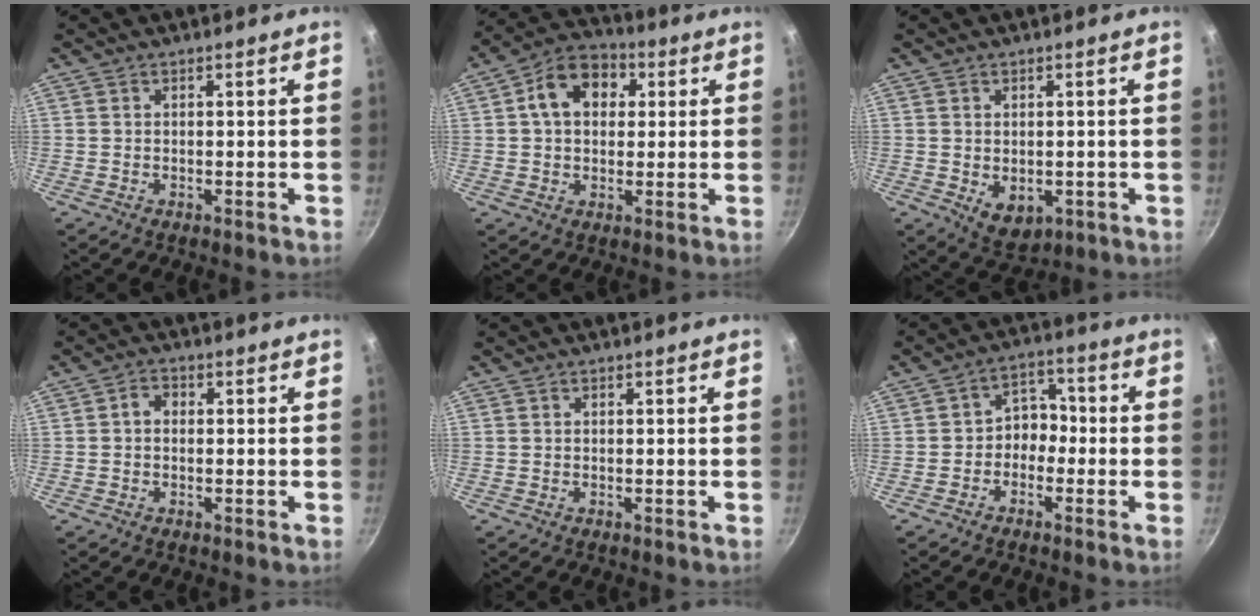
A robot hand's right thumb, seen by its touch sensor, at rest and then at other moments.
{"total": 11.4, "force": [2.7, 8.4, 7.2], "torque": [-0.088, 0.021, 0.027]}
{"total": 5.5, "force": [-0.7, 3.9, 3.8], "torque": [-0.047, -0.009, 0.002]}
{"total": 2.5, "force": [0.0, 1.9, 1.5], "torque": [-0.020, 0.009, -0.004]}
{"total": 0.0}
{"total": 5.6, "force": [-1.5, 4.4, 3.0], "torque": [-0.001, 0.034, -0.038]}